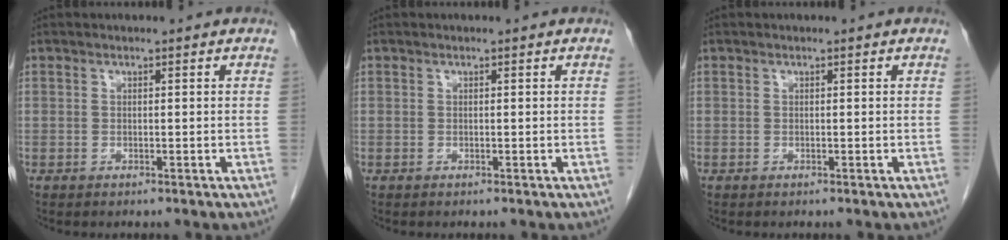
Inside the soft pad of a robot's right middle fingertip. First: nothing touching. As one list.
[{"total": 0.0}, {"total": 0.0}]